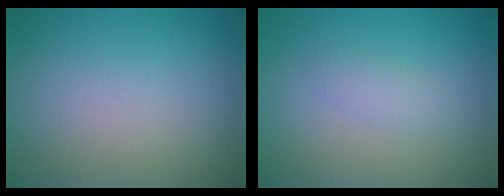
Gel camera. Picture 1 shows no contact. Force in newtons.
{"total": 1.3, "press": 1.3, "slide": 0.1}